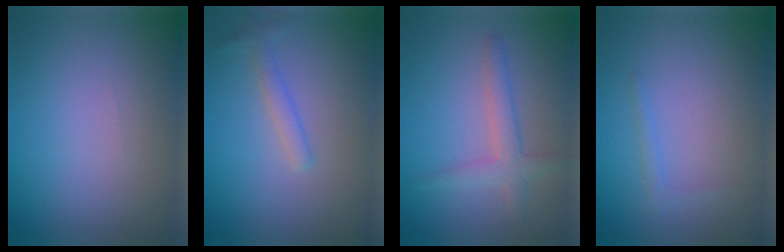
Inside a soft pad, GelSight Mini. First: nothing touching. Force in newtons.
{"total": 1.5, "press": 1.5, "slide": 0.1}
{"total": 3.5, "press": 3.5, "slide": 0.0}
{"total": 0.8, "press": 0.8, "slide": 0.1}